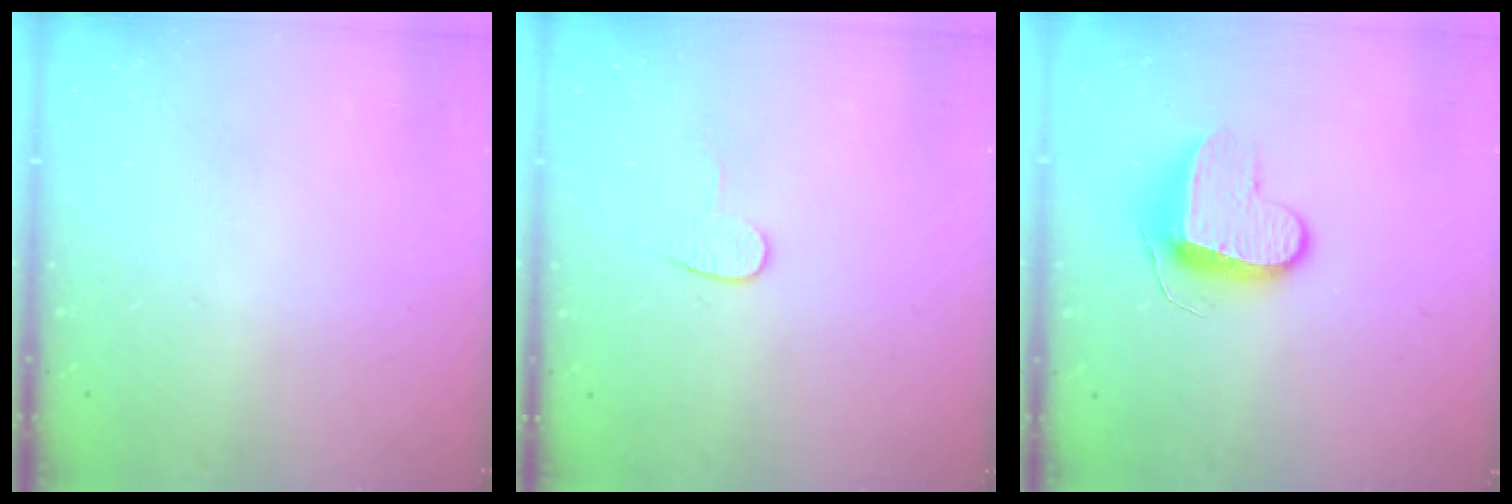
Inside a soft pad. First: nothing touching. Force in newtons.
{"total": 5.8, "press": 5.8, "slide": 0.3}
{"total": 9.4, "press": 9.4, "slide": 0.5}